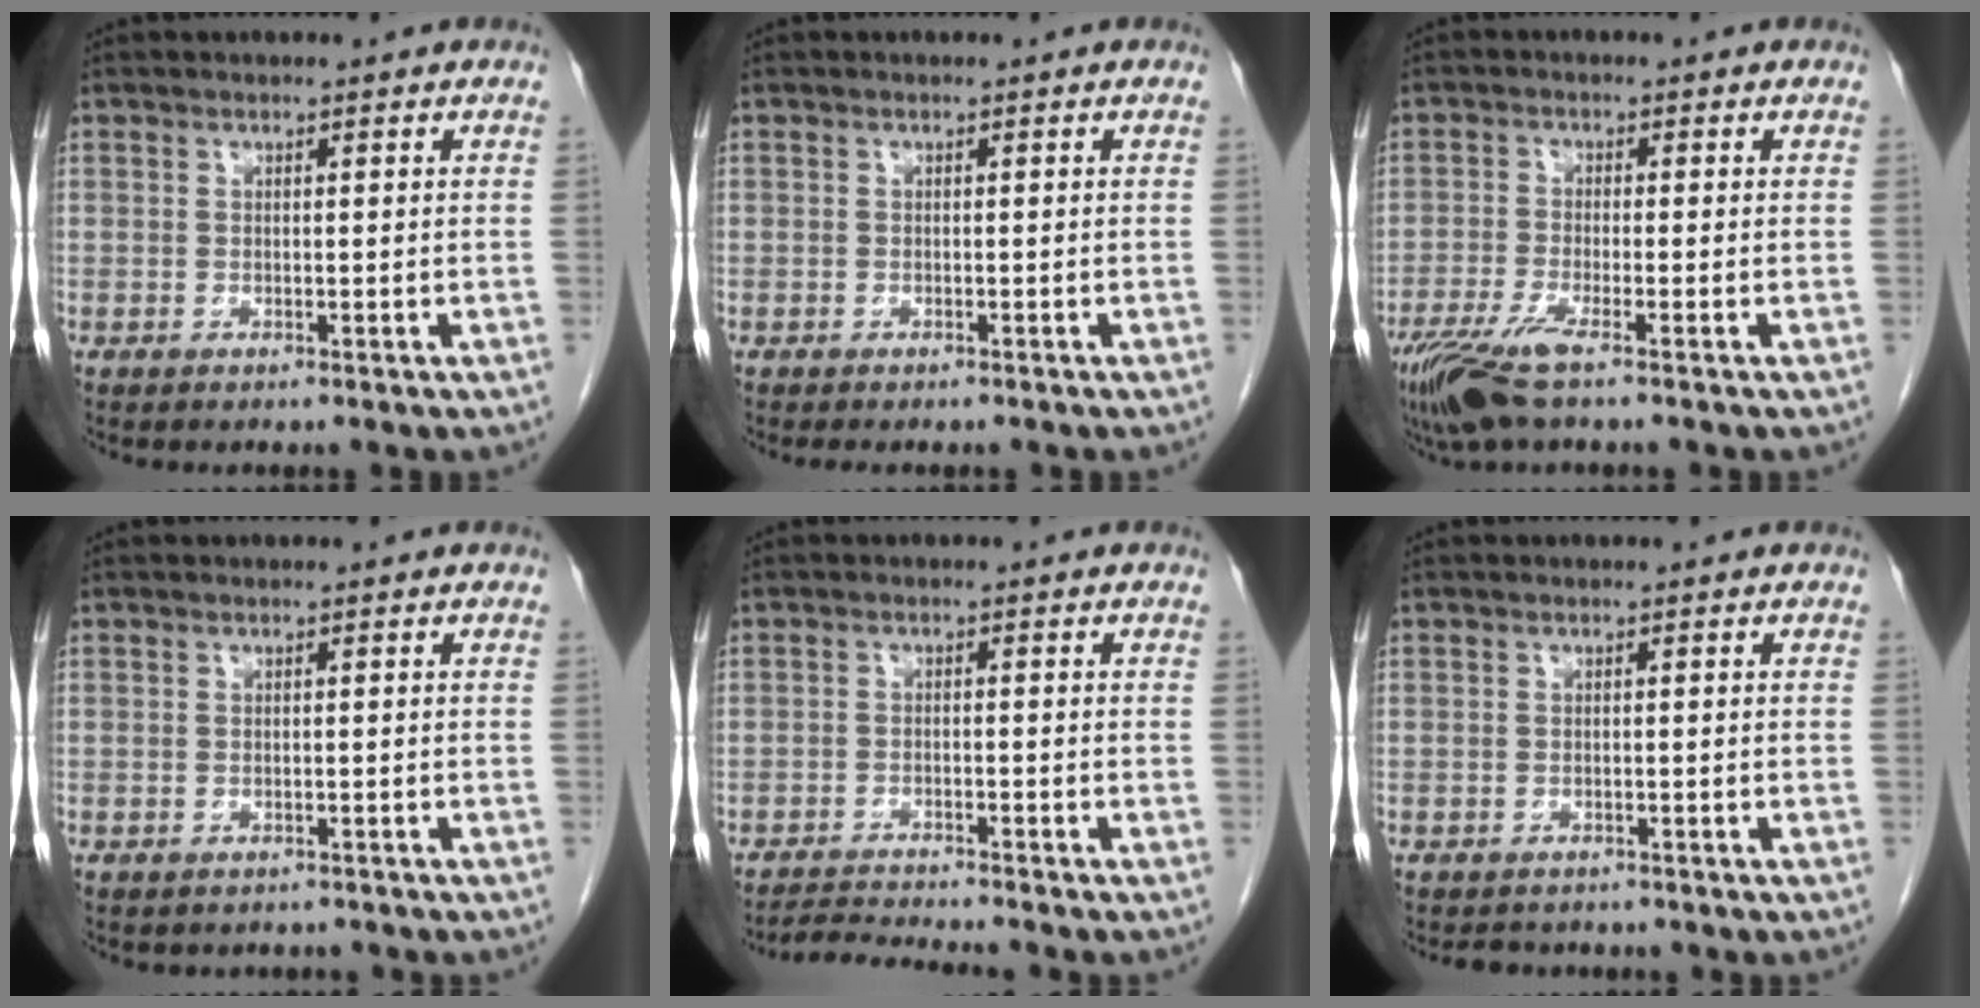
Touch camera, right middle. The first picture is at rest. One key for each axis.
{"total": 2.3, "fx": -2.0, "fy": 0.9, "fz": 0.9, "tx": -0.014, "ty": -0.006, "tz": -0.023}
{"total": 6.3, "fx": -4.2, "fy": 0.4, "fz": 4.7, "tx": -0.094, "ty": -0.018, "tz": -0.081}
{"total": 2.5, "fx": -2.3, "fy": 1.0, "fz": 0.2, "tx": -0.007, "ty": -0.002, "tz": -0.029}
{"total": 5.0, "fx": -4.8, "fy": -1.2, "fz": 0.8, "tx": -0.018, "ty": -0.020, "tz": -0.081}
{"total": 2.4, "fx": -2.3, "fy": 1.0, "fz": 0.1, "tx": -0.007, "ty": -0.004, "tz": -0.031}